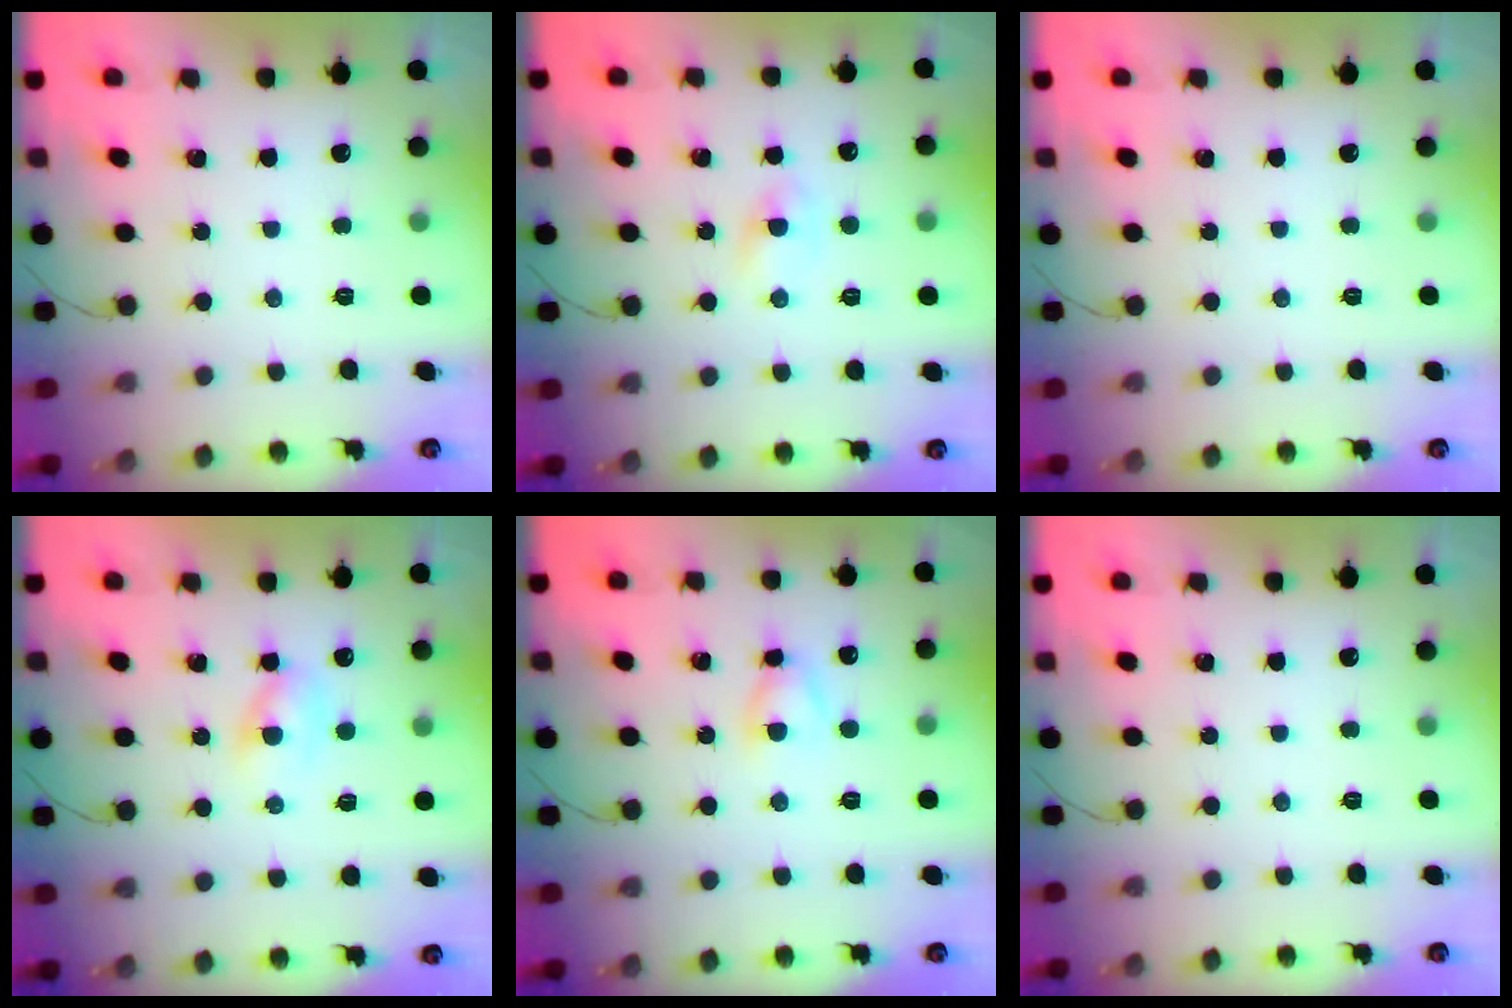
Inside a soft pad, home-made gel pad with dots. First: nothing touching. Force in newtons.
{"total": 1.8, "press": 1.6, "slide": 0.8}
{"total": 0.0}
{"total": 2.6, "press": 2.4, "slide": 1.0}
{"total": 4.1, "press": 4.1, "slide": 0.6}
{"total": 0.0}